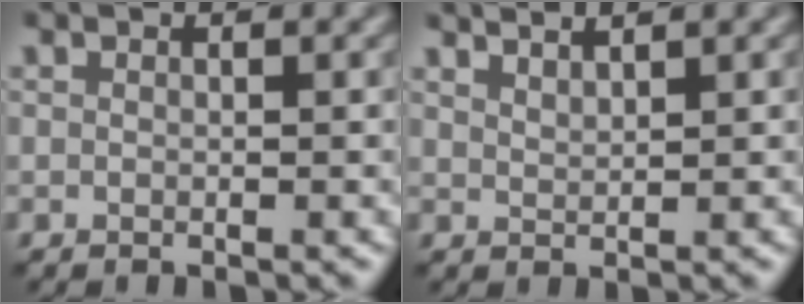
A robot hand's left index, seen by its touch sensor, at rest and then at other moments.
{"total": 2.1, "force": [1.9, 0.4, 0.8], "torque": [0.005, 0.003, 0.022]}